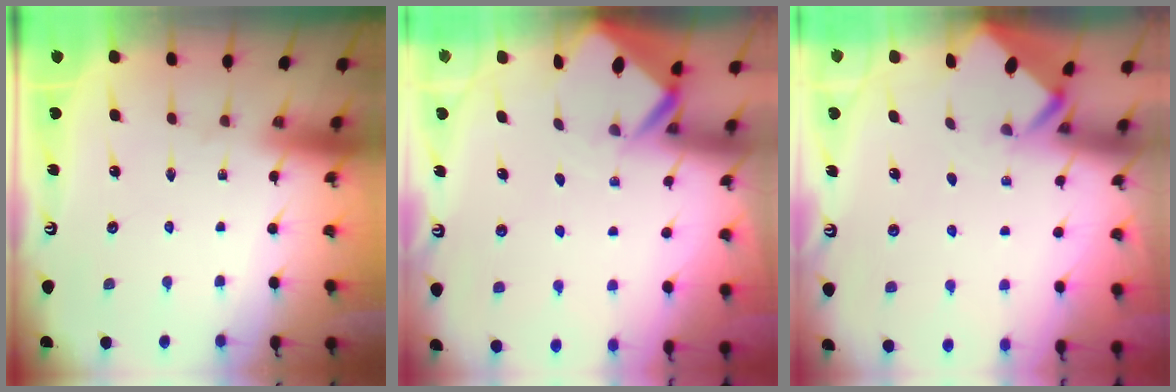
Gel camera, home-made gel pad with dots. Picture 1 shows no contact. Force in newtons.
{"total": 3.3, "press": 3.3, "slide": 0.2}
{"total": 2.0, "press": 2.0, "slide": 0.2}